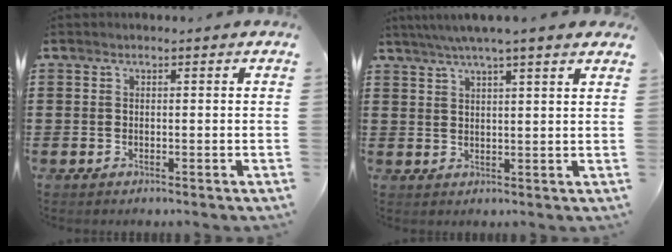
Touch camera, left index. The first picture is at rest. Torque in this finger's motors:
{"motor_torque": [2.11, -0.02, 1.06, 0.21]}